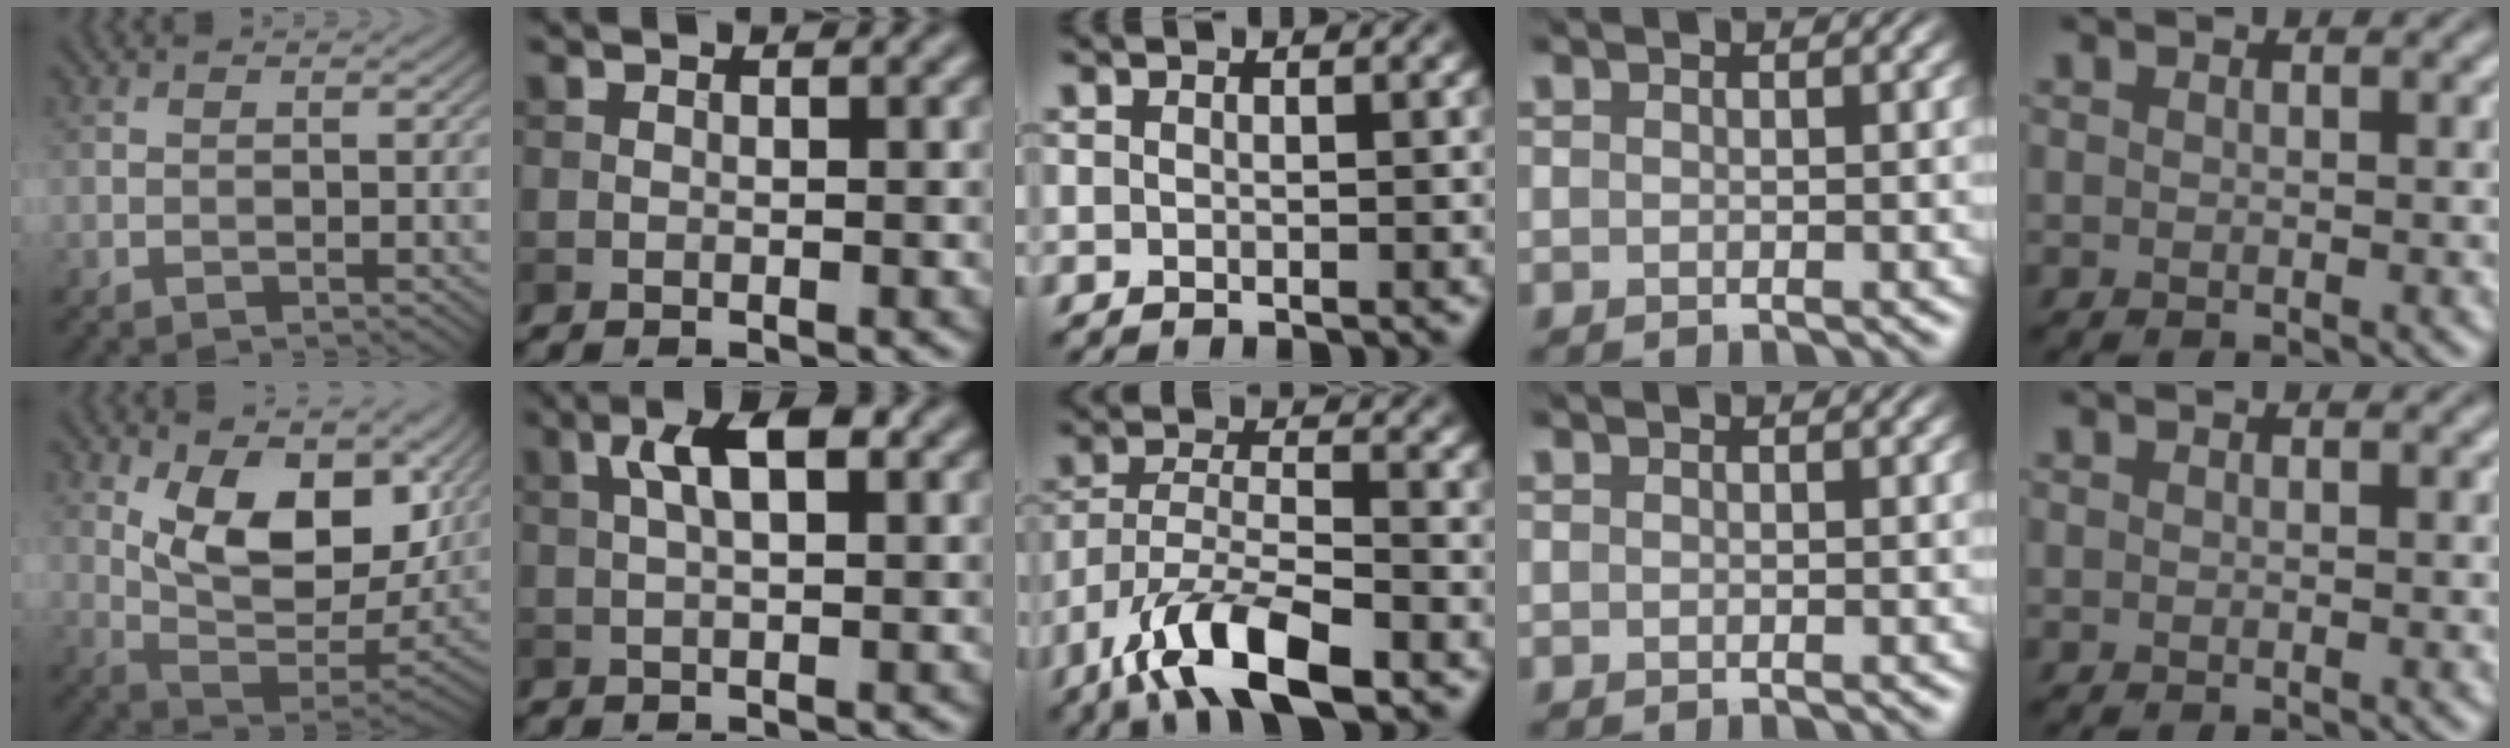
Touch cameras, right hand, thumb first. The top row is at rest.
{"thumb": {"total": 14.0, "force": [5.1, 7.7, 10.6], "torque": [-0.185, -0.018, 0.095]}, "index": {"total": 4.6, "force": [1.5, 1.6, 4.0], "torque": [-0.075, 0.012, 0.023]}, "middle": {"total": 9.0, "force": [-5.8, 2.9, 6.2], "torque": [-0.116, -0.001, -0.112]}}